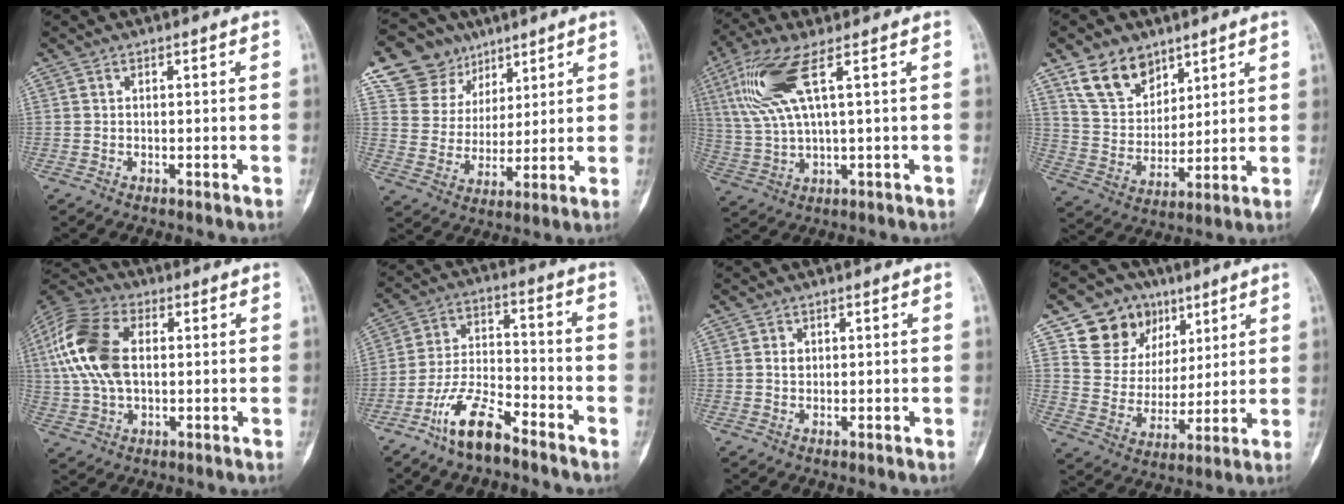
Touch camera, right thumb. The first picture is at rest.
{"total": 13.2, "force": [8.3, 10.1, 1.9], "torque": [0.003, -0.027, 0.159]}
{"total": 11.6, "force": [4.2, 2.6, 10.4], "torque": [-0.261, 0.000, 0.090]}
{"total": 11.7, "force": [7.8, 7.6, 4.4], "torque": [-0.054, -0.037, 0.154]}
{"total": 16.0, "force": [2.3, 9.4, 12.7], "torque": [-0.273, 0.017, 0.039]}
{"total": 10.9, "force": [-7.6, 4.0, 6.8], "torque": [-0.131, 0.055, -0.148]}
{"total": 1.2, "force": [0.2, 0.9, 0.7], "torque": [-0.008, 0.002, 0.005]}
{"total": 15.1, "force": [8.1, 12.0, 4.3], "torque": [-0.035, -0.023, 0.151]}